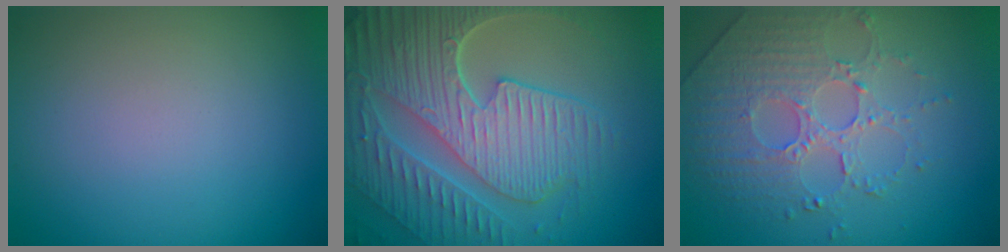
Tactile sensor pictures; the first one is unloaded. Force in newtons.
{"total": 8.9, "press": 6.4, "slide": 6.1}
{"total": 4.8, "press": 3.7, "slide": 3.0}